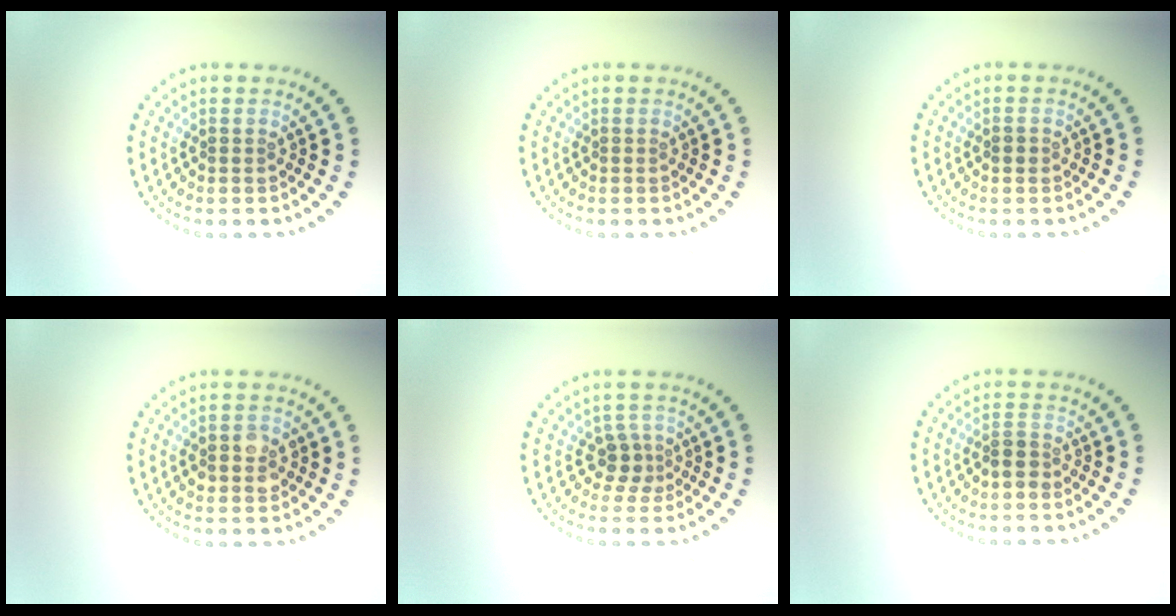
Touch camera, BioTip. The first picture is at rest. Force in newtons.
{"total": 0.0}
{"total": 0.9, "press": 0.9, "slide": 0.0}
{"total": 2.7, "press": 2.7, "slide": 0.1}
{"total": 1.8, "press": 1.4, "slide": 1.2}
{"total": 1.6, "press": 1.4, "slide": 0.7}